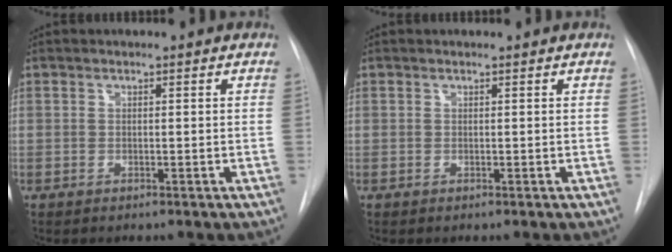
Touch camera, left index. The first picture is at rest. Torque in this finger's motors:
{"motor_torque": [-0.05, 0.10, 0.00, 0.00]}